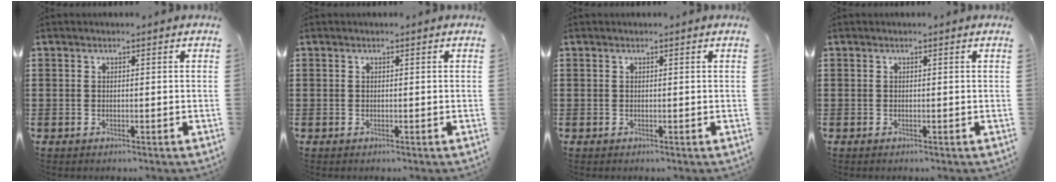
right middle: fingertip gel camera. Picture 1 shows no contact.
{"total": 0.0}
{"total": 0.0}
{"total": 0.0}